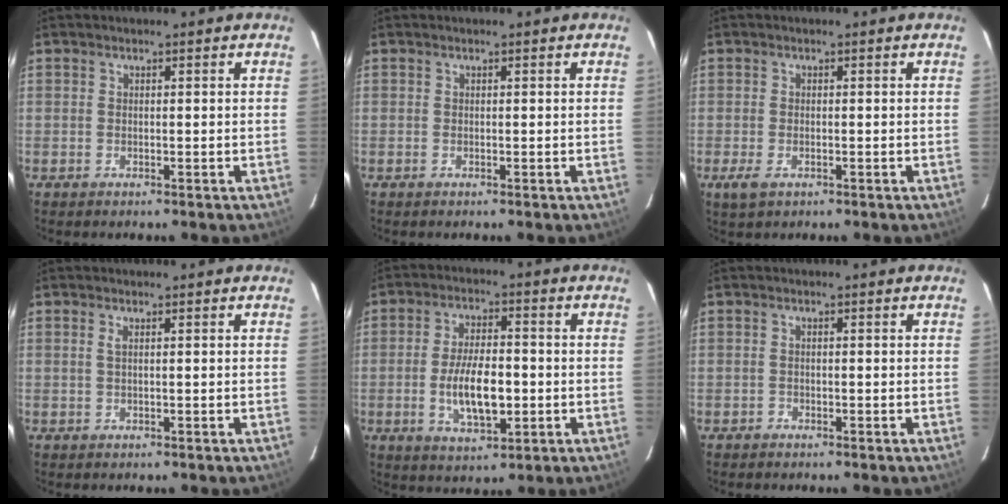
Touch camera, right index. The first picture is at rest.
{"total": 0.0}
{"total": 2.9, "force": [-1.3, 1.6, 2.0], "torque": [-0.041, -0.008, -0.022]}
{"total": 0.7, "force": [0.2, -0.2, 0.7], "torque": [-0.014, 0.001, 0.002]}
{"total": 10.3, "force": [-1.9, 4.3, 9.2], "torque": [-0.178, -0.006, -0.028]}
{"total": 0.6, "force": [-0.6, 0.3, -0.1], "torque": [-0.001, 0.003, -0.011]}